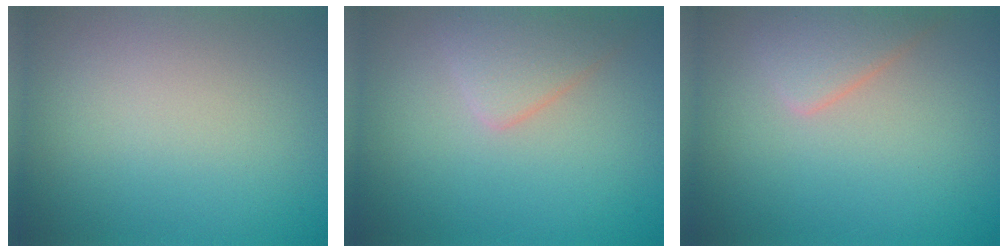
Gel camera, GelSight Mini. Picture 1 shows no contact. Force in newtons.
{"total": 2.7, "press": 2.7, "slide": 0.0}
{"total": 2.6, "press": 2.6, "slide": 0.0}